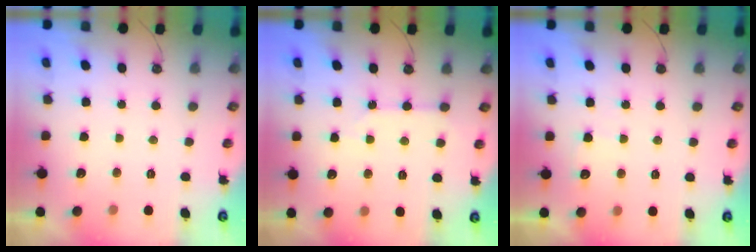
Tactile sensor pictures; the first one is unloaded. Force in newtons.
{"total": 3.0, "press": 3.0, "slide": 0.4}
{"total": 4.3, "press": 4.3, "slide": 0.6}